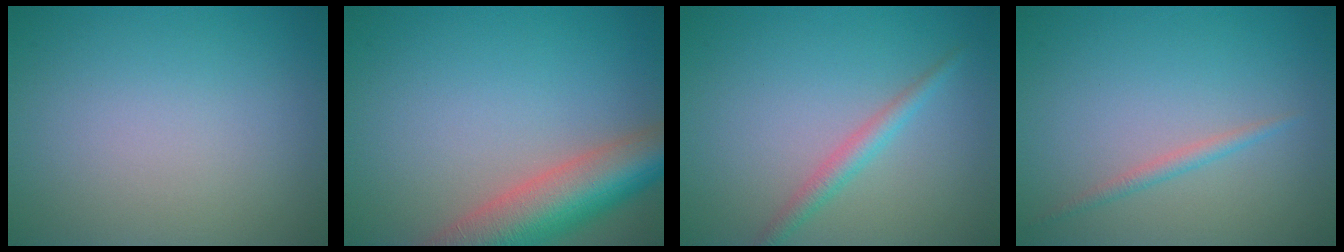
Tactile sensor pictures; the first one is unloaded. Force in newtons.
{"total": 8.9, "press": 8.8, "slide": 0.7}
{"total": 2.0, "press": 2.0, "slide": 0.1}
{"total": 1.2, "press": 1.2, "slide": 0.1}